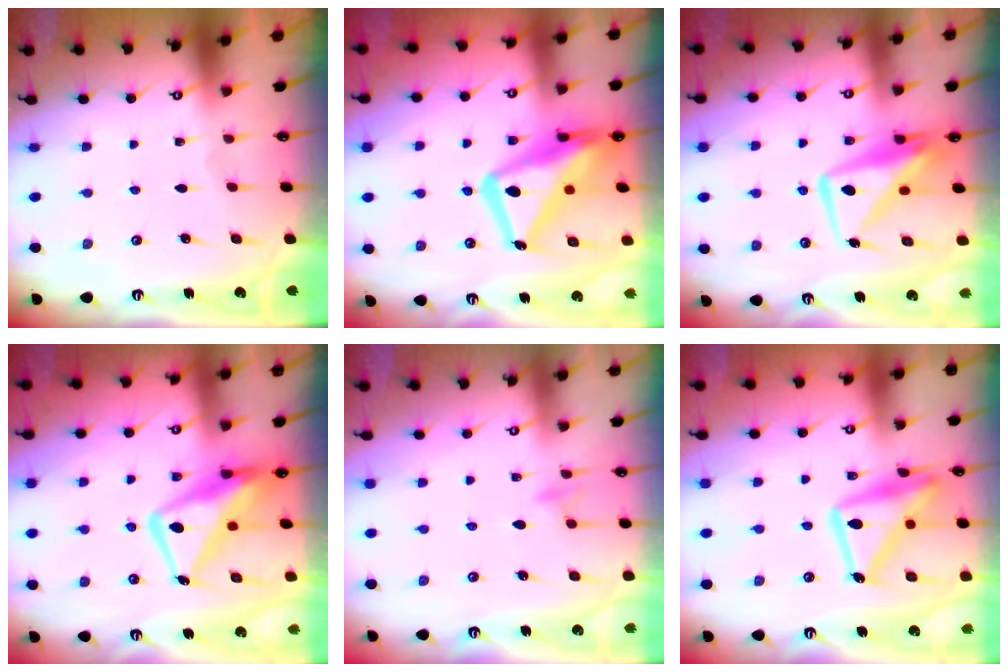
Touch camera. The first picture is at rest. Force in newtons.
{"total": 19.8, "press": 19.7, "slide": 1.7}
{"total": 9.5, "press": 9.5, "slide": 0.9}
{"total": 14.9, "press": 14.8, "slide": 1.7}
{"total": 7.7, "press": 7.6, "slide": 0.8}
{"total": 18.4, "press": 18.3, "slide": 1.4}